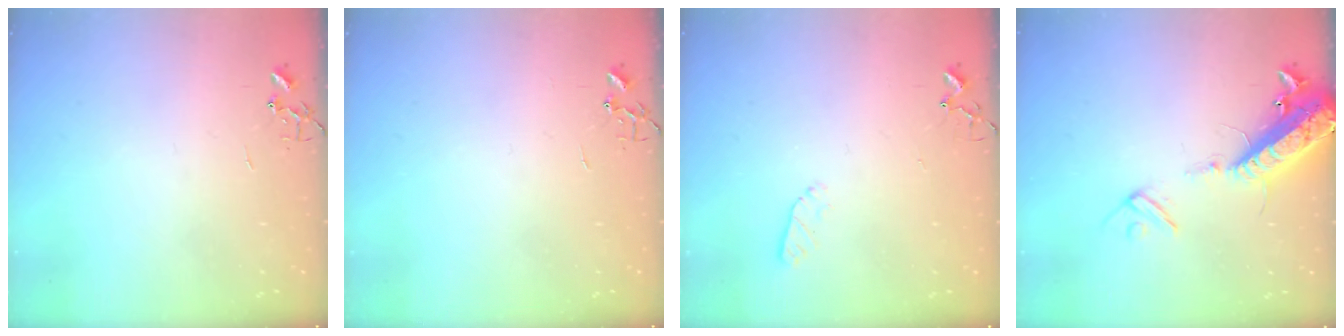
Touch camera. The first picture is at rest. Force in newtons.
{"total": 0.0}
{"total": 3.5, "press": 3.4, "slide": 0.5}
{"total": 16.4, "press": 16.1, "slide": 3.1}